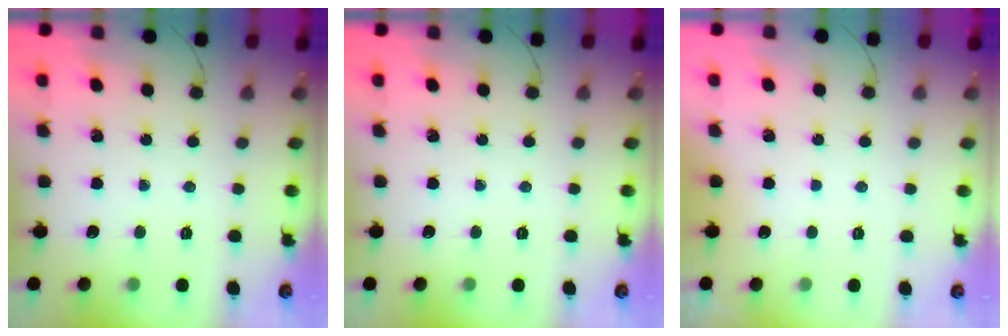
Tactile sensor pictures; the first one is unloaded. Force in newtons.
{"total": 0.0}
{"total": 2.9, "press": 2.9, "slide": 0.1}